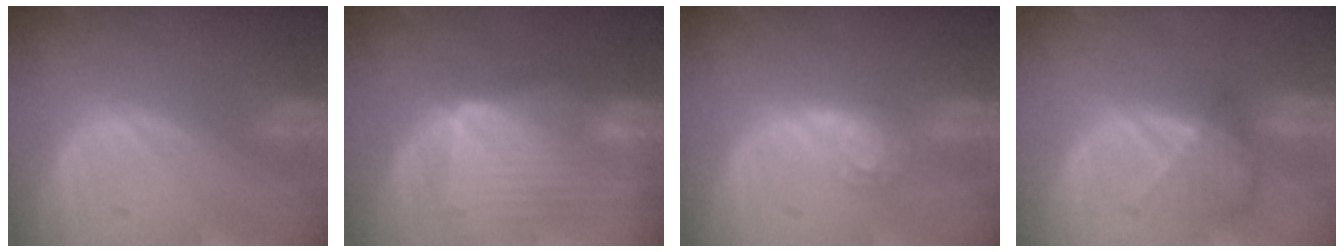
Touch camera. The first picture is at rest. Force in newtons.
{"total": 9.2, "press": 8.5, "slide": 3.7}
{"total": 4.3, "press": 4.2, "slide": 0.4}
{"total": 4.6, "press": 4.2, "slide": 1.8}